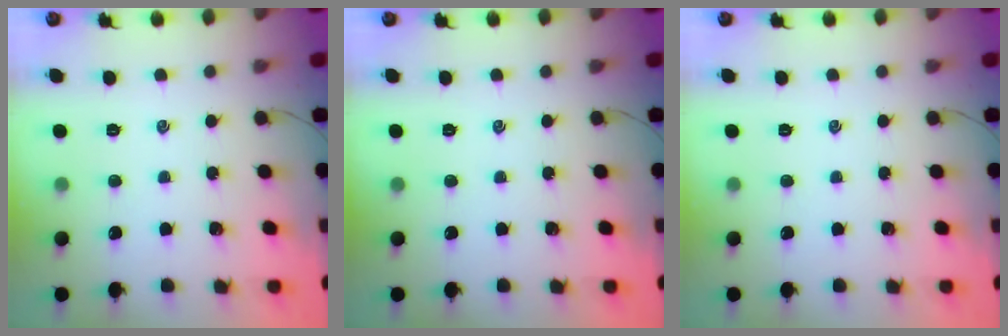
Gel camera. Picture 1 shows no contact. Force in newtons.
{"total": 0.0}
{"total": 0.0}